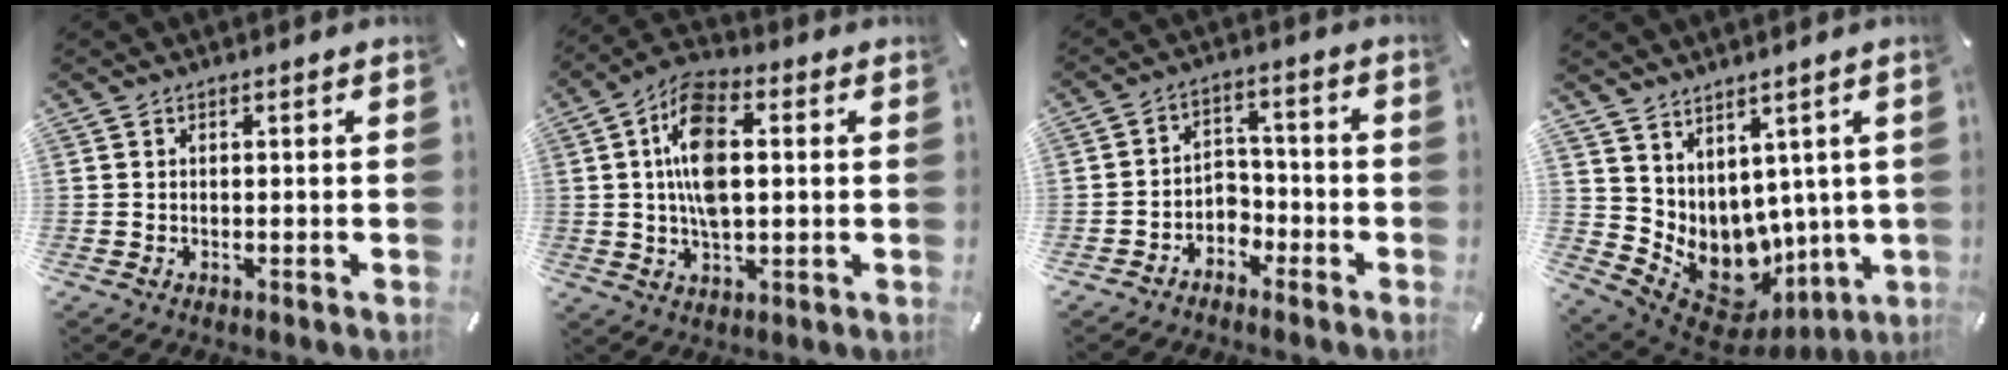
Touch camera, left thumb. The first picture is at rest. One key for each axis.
{"total": 12.2, "fx": 1.6, "fy": 6.7, "fz": 10.1, "tx": -0.198, "ty": 0.005, "tz": 0.026}
{"total": 4.8, "fx": -2.9, "fy": 3.8, "fz": 0.6, "tx": -0.011, "ty": 0.018, "tz": -0.058}
{"total": 9.0, "fx": 0.2, "fy": 8.4, "fz": 3.1, "tx": -0.057, "ty": -0.049, "tz": 0.027}